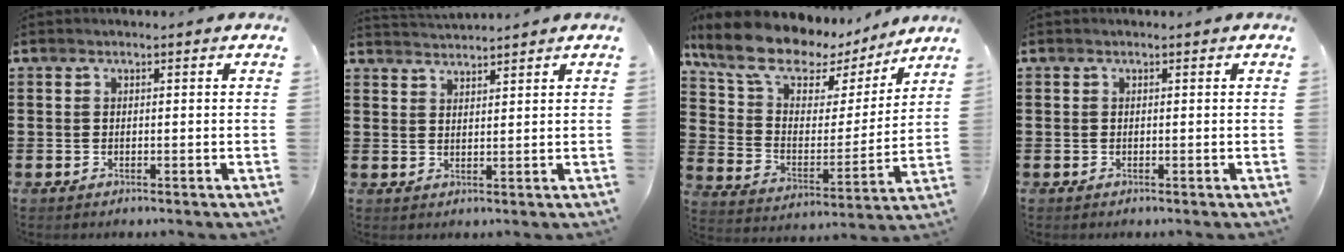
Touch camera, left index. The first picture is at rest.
{"total": 2.3, "force": [2.3, -0.2, -0.2], "torque": [-0.003, -0.004, 0.044]}
{"total": 11.5, "force": [9.1, 4.9, 5.0], "torque": [-0.133, -0.049, 0.163]}
{"total": 0.0}